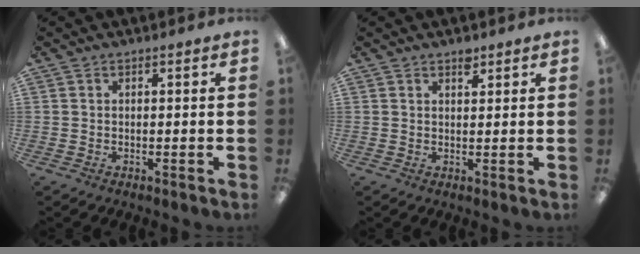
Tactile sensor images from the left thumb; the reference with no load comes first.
{"total": 2.1, "force": [1.7, 0.9, 0.9], "torque": [-0.004, -0.008, 0.027]}